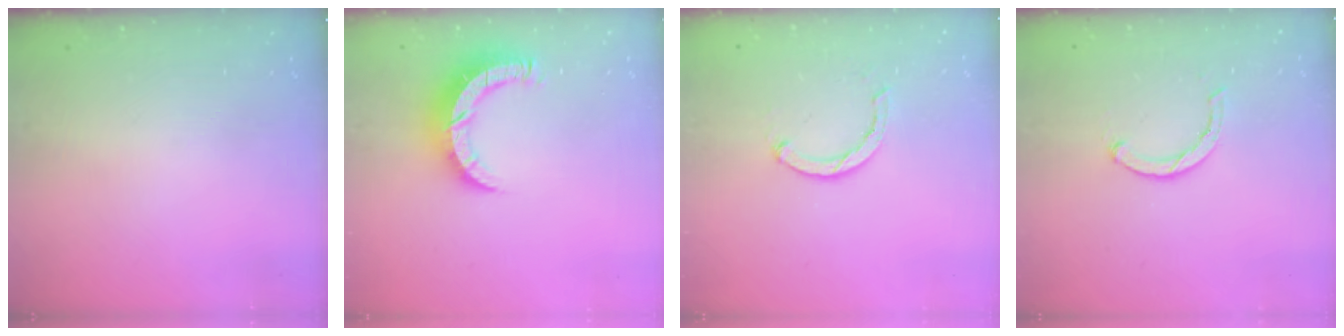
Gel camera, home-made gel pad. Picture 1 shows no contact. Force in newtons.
{"total": 9.4, "press": 9.4, "slide": 0.7}
{"total": 2.3, "press": 2.3, "slide": 0.3}
{"total": 3.1, "press": 3.0, "slide": 0.6}